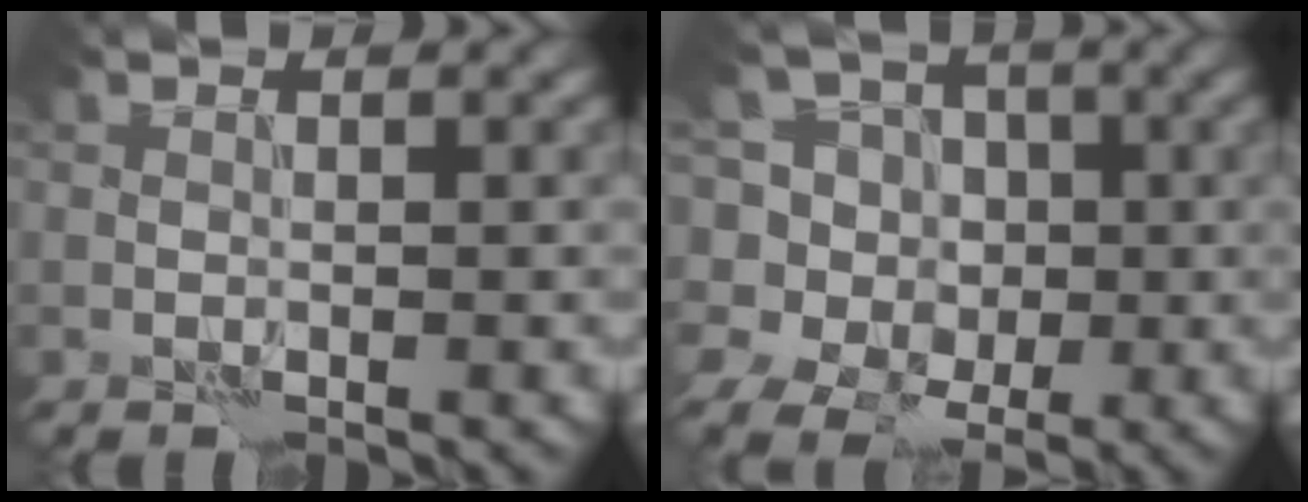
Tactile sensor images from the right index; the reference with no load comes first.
{"total": 9.5, "force": [2.1, 8.5, 3.7], "torque": [-0.089, 0.038, 0.002]}